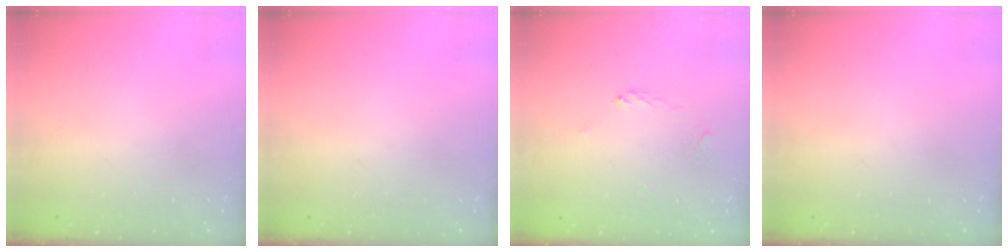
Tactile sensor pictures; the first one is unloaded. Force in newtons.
{"total": 0.0}
{"total": 1.9, "press": 1.8, "slide": 0.5}
{"total": 0.0}